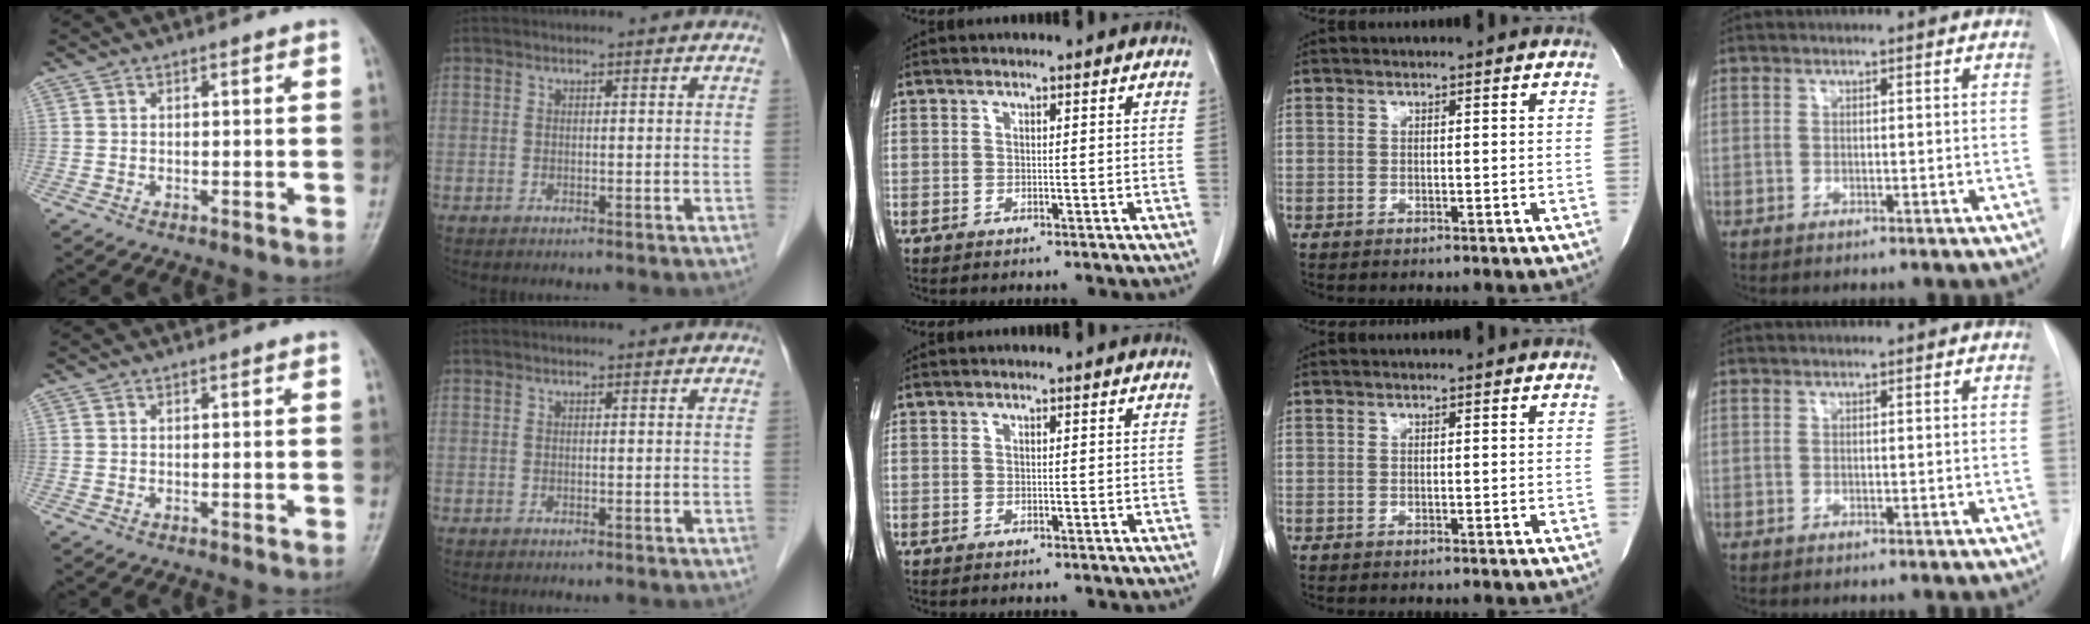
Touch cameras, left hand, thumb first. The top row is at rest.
{}